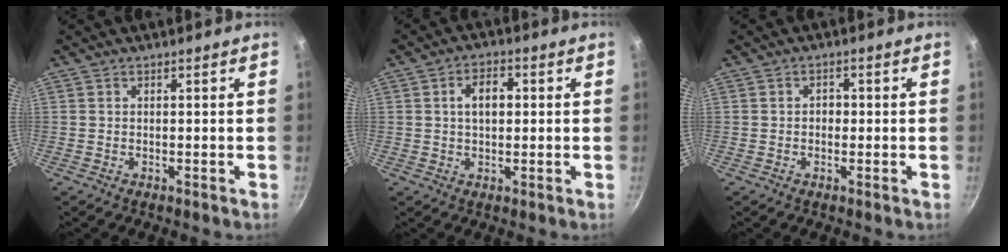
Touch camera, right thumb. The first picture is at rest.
{"total": 5.4, "force": [0.9, 3.3, 4.2], "torque": [-0.059, 0.009, 0.011]}
{"total": 1.8, "force": [-0.1, 1.5, 1.1], "torque": [-0.002, 0.006, -0.006]}